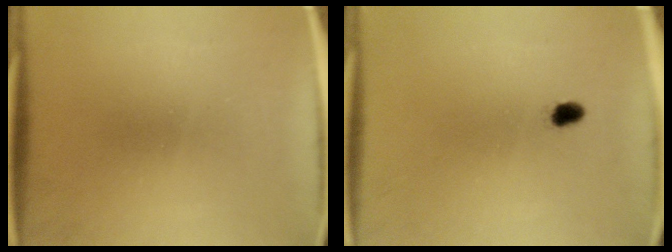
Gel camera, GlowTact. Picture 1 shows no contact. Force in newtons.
{"total": 1.8}